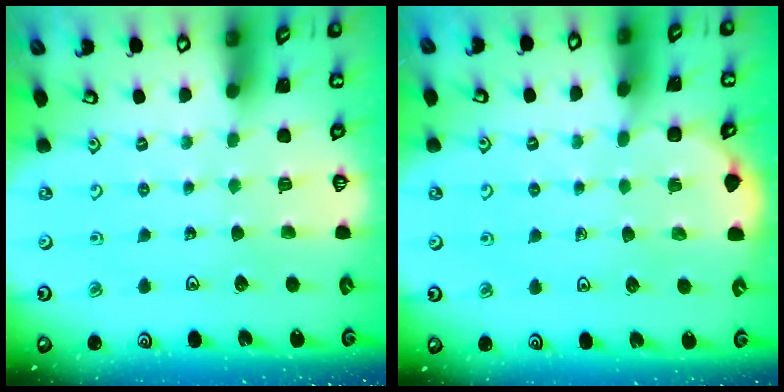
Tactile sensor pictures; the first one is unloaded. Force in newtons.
{"total": 2.6, "press": 2.6, "slide": 0.3}